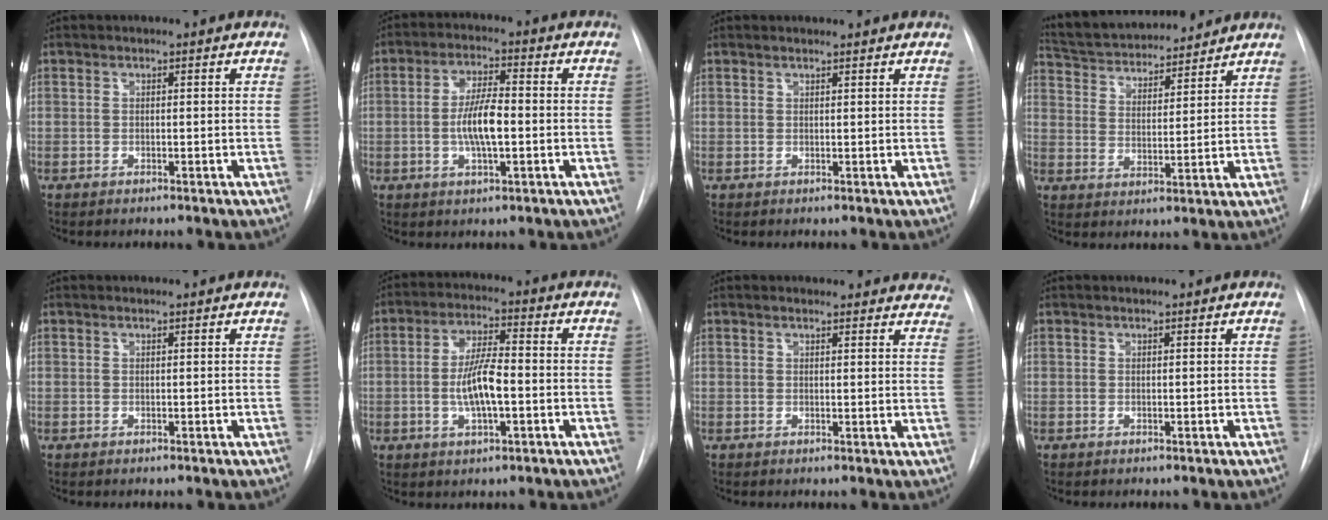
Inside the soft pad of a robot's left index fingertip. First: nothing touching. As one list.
[{"total": 7.1, "force": [-1.0, 1.7, 6.8], "torque": [-0.135, 0.003, -0.020]}, {"total": 1.9, "force": [1.9, 0.1, 0.5], "torque": [-0.012, 0.014, 0.025]}, {"total": 16.3, "force": [15.0, 3.4, 5.4], "torque": [-0.093, 0.023, 0.242]}, {"total": 1.0, "force": [1.0, 0.0, 0.2], "torque": [-0.010, 0.011, 0.018]}, {"total": 7.7, "force": [-1.2, 1.9, 7.4], "torque": [-0.146, 0.004, -0.025]}, {"total": 15.3, "force": [14.5, 3.6, 3.3], "torque": [-0.014, -0.020, 0.144]}, {"total": 0.8, "force": [0.8, 0.0, 0.2], "torque": [-0.007, 0.009, 0.017]}]